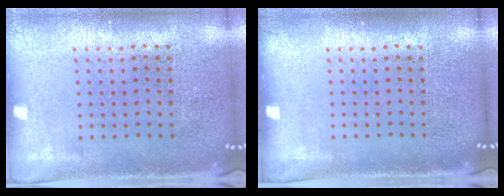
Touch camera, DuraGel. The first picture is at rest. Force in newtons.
{"total": 0.0}